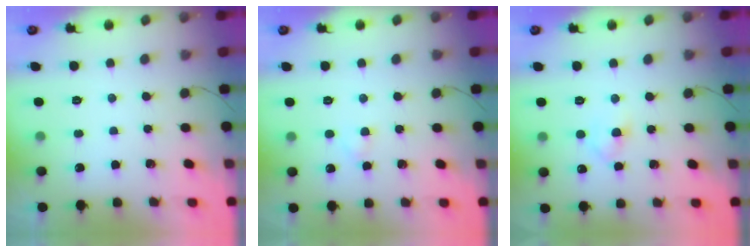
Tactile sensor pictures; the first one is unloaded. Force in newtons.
{"total": 1.6, "press": 1.4, "slide": 0.7}
{"total": 3.7, "press": 3.4, "slide": 1.4}